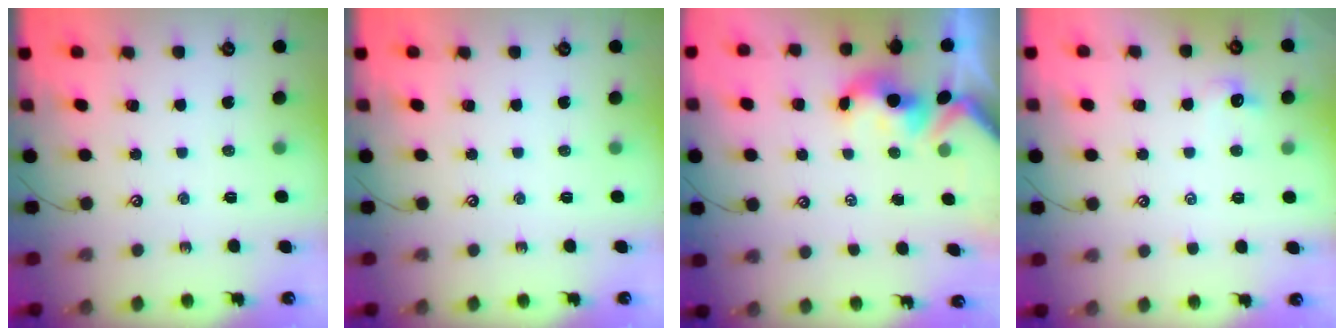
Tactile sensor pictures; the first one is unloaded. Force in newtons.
{"total": 0.0}
{"total": 1.5, "press": 1.3, "slide": 0.7}
{"total": 1.7, "press": 1.6, "slide": 0.5}